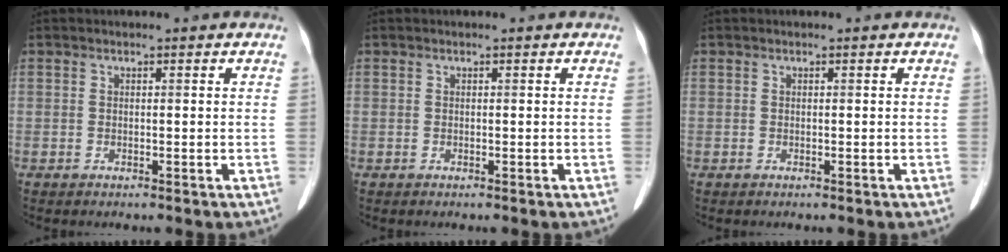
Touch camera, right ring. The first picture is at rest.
{"total": 0.0}
{"total": 0.0}